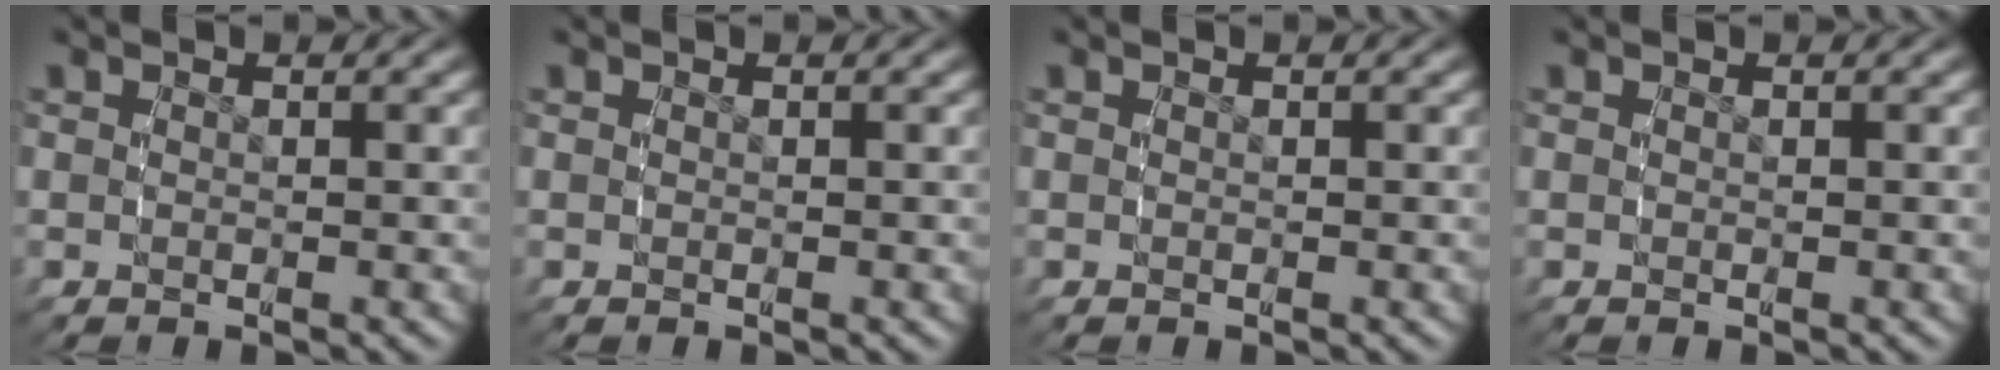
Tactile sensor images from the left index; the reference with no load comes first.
{"total": 0.0}
{"total": 0.0}
{"total": 0.0}